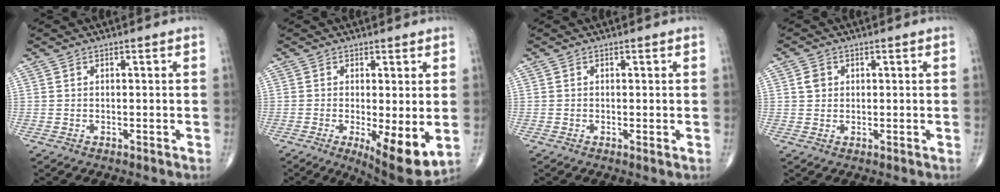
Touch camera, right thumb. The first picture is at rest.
{"total": 9.8, "force": [-1.9, 2.8, 9.2], "torque": [-0.137, -0.027, -0.024]}
{"total": 0.6, "force": [-0.1, 0.1, 0.6], "torque": [-0.016, -0.004, -0.003]}
{"total": 2.4, "force": [0.6, 2.0, 1.0], "torque": [-0.010, 0.000, 0.010]}